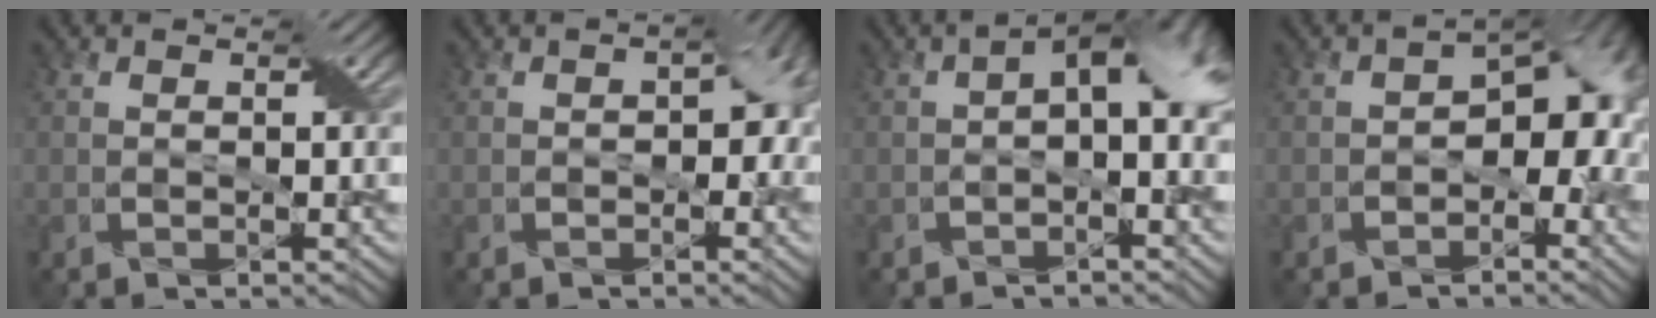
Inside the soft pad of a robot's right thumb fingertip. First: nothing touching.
{"total": 4.8, "force": [-0.4, 3.2, 3.6], "torque": [-0.045, -0.009, -0.004]}
{"total": 6.7, "force": [-0.1, 3.5, 5.7], "torque": [-0.077, 0.000, -0.002]}
{"total": 8.4, "force": [-2.1, 5.3, 6.2], "torque": [-0.060, -0.012, -0.040]}